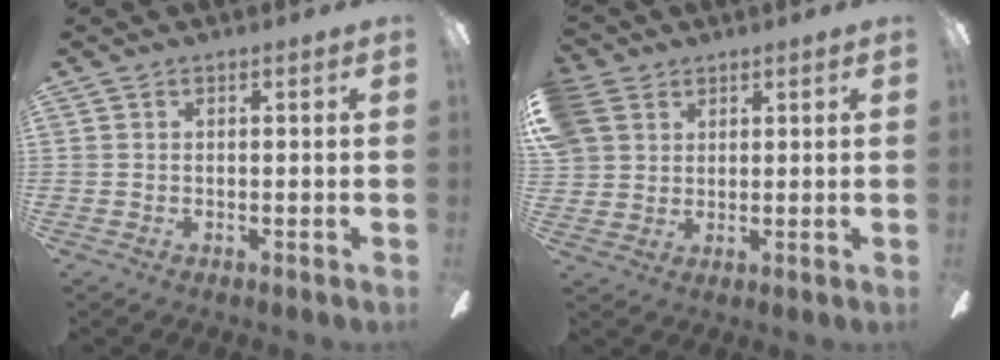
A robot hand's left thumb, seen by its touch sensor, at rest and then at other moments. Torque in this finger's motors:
{"motor_torque": [1.39, 1.41, 1.38, -1.38, 0.21]}